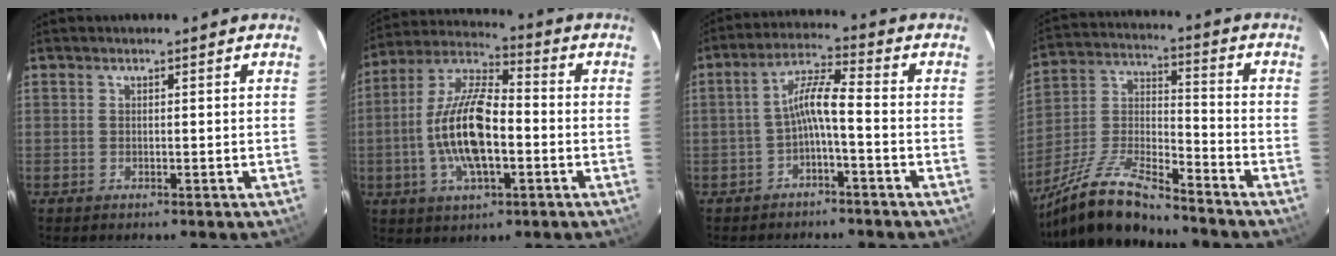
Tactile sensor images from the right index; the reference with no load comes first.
{"total": 15.3, "force": [-3.1, 5.8, 13.8], "torque": [-0.281, 0.004, -0.061]}
{"total": 5.7, "force": [-2.2, 0.6, 5.2], "torque": [-0.117, 0.017, -0.040]}
{"total": 15.2, "force": [-12.5, 3.2, 7.9], "torque": [-0.182, -0.001, -0.240]}